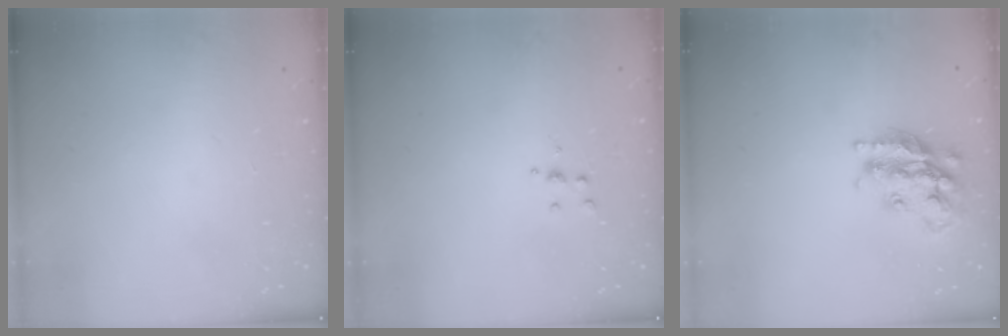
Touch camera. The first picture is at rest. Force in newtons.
{"total": 5.0, "press": 4.9, "slide": 0.8}
{"total": 18.6, "press": 18.5, "slide": 1.5}